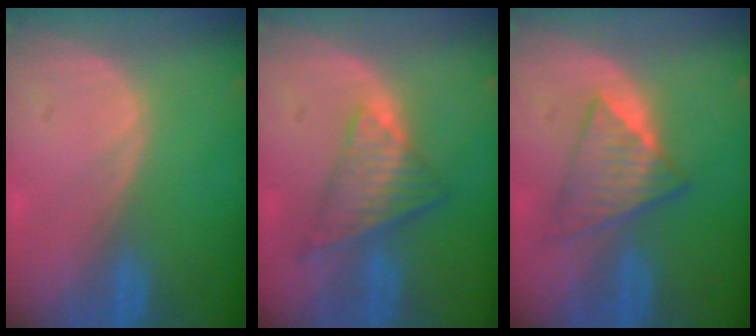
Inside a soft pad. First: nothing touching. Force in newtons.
{"total": 7.5, "press": 6.2, "slide": 4.3}
{"total": 6.0, "press": 5.8, "slide": 1.6}